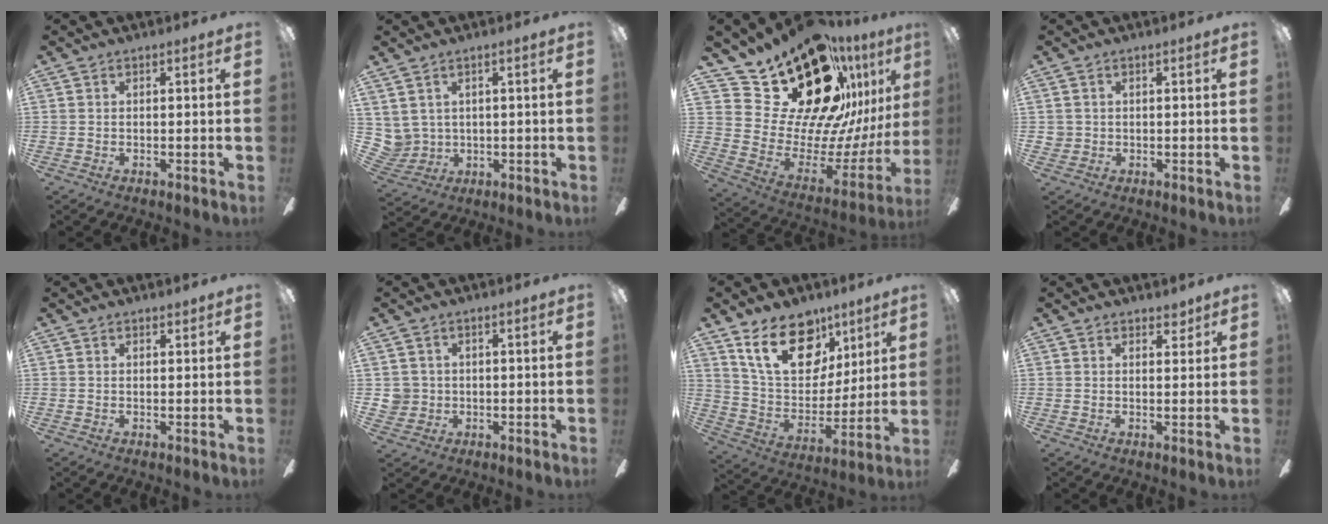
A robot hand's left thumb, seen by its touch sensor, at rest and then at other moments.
{"total": 4.9, "force": [2.6, 4.1, 0.7], "torque": [-0.046, -0.012, 0.050]}
{"total": 29.6, "force": [19.1, 14.0, 17.7], "torque": [-0.287, -0.146, 0.371]}
{"total": 1.7, "force": [0.5, 1.7, 0.2], "torque": [-0.006, 0.003, 0.008]}
{"total": 1.3, "force": [1.2, 0.6, 0.2], "torque": [0.003, -0.004, 0.021]}
{"total": 3.9, "force": [0.6, 3.8, 0.4], "torque": [-0.009, 0.007, 0.012]}
{"total": 21.5, "force": [12.0, 13.2, 12.0], "torque": [-0.193, -0.053, 0.220]}
{"total": 2.9, "force": [2.4, 1.5, 0.7], "torque": [0.007, -0.012, 0.041]}